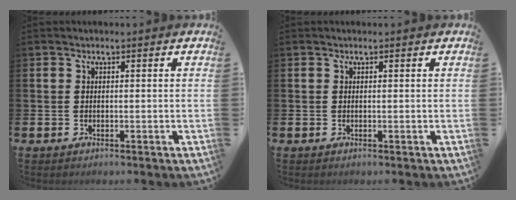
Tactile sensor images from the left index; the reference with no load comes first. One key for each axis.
{"total": 0.0}